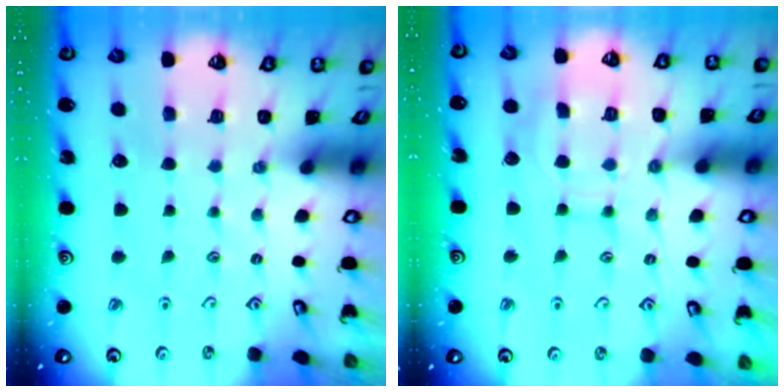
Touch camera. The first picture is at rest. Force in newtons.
{"total": 9.2, "press": 9.2, "slide": 0.8}